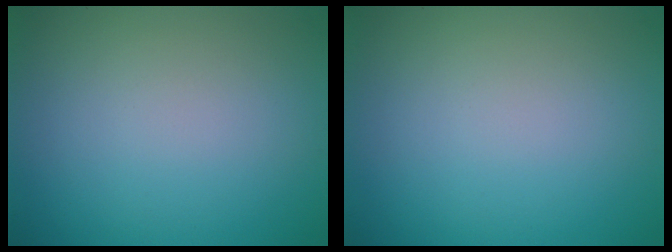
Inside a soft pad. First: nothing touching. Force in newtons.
{"total": 0.0}